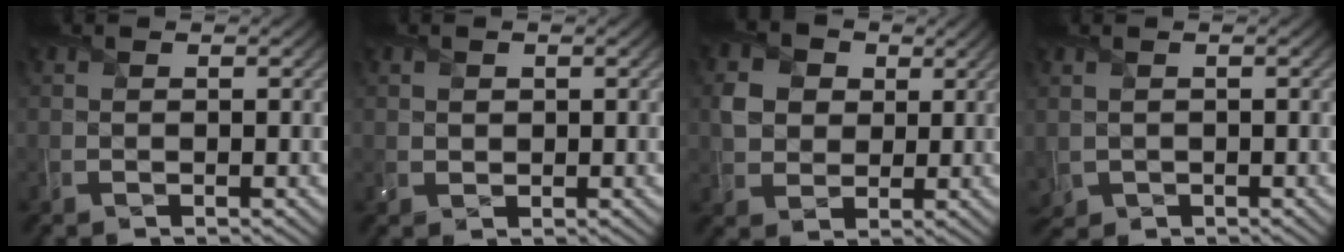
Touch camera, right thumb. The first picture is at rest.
{"total": 0.7, "force": [0.3, 0.6, 0.2], "torque": [-0.009, -0.004, 0.006]}
{"total": 4.7, "force": [1.1, 4.0, 2.1], "torque": [-0.060, 0.004, 0.011]}
{"total": 2.2, "force": [-0.2, 1.8, 1.1], "torque": [-0.046, -0.010, -0.006]}